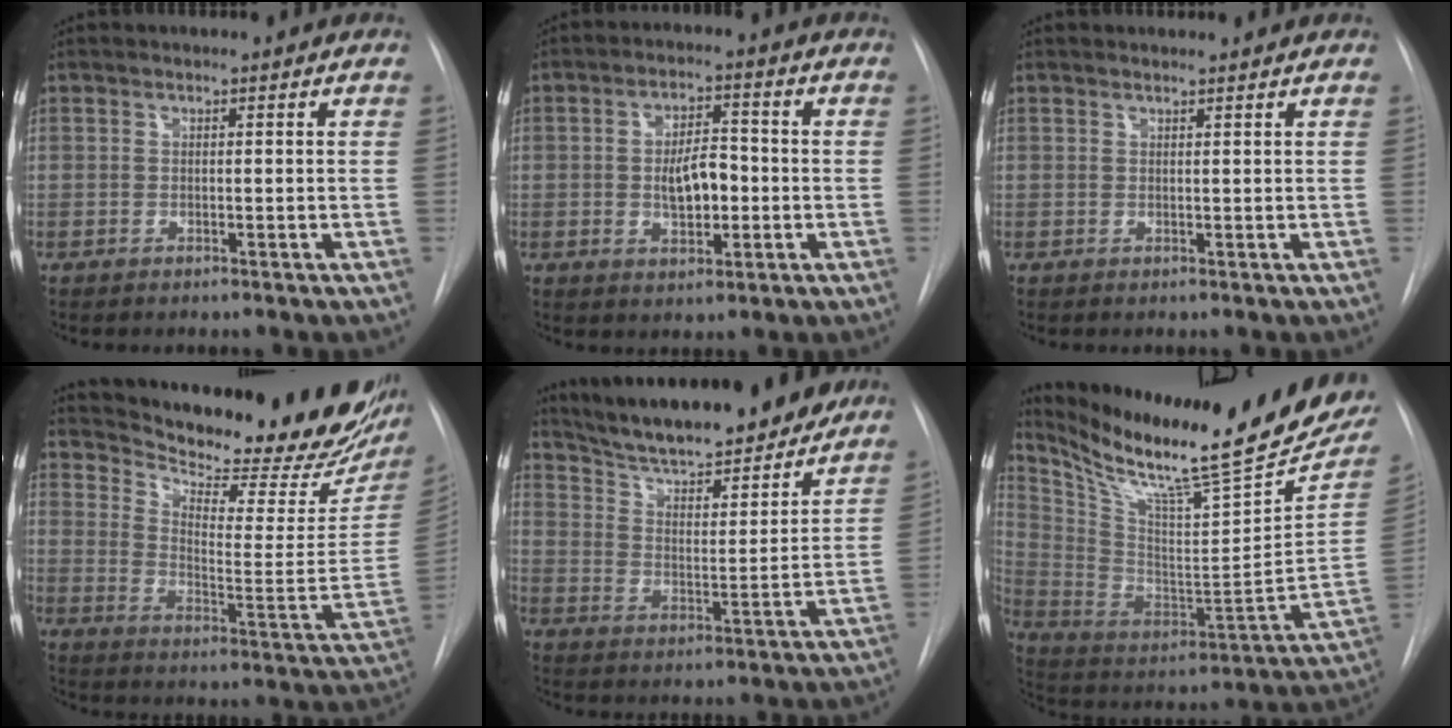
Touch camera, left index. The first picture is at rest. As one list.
[{"total": 6.7, "force": [-1.2, 3.1, 5.9], "torque": [-0.104, 0.006, -0.020]}, {"total": 1.4, "force": [1.4, 0.0, 0.2], "torque": [-0.010, 0.004, 0.017]}, {"total": 25.7, "force": [22.6, 5.7, 11.0], "torque": [-0.172, -0.086, 0.286]}, {"total": 20.2, "force": [17.7, 4.0, 8.8], "torque": [-0.140, -0.007, 0.261]}, {"total": 28.9, "force": [23.1, 4.6, 16.8], "torque": [-0.286, -0.061, 0.338]}]